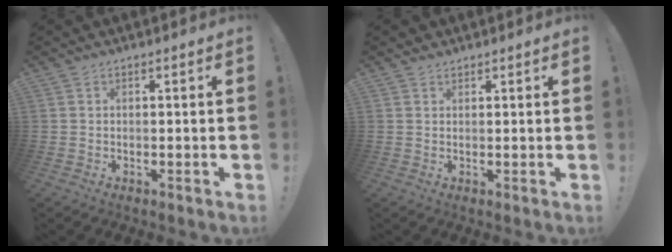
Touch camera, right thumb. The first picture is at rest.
{"total": 1.3, "force": [1.1, 0.7, 0.3], "torque": [-0.005, -0.003, 0.021]}